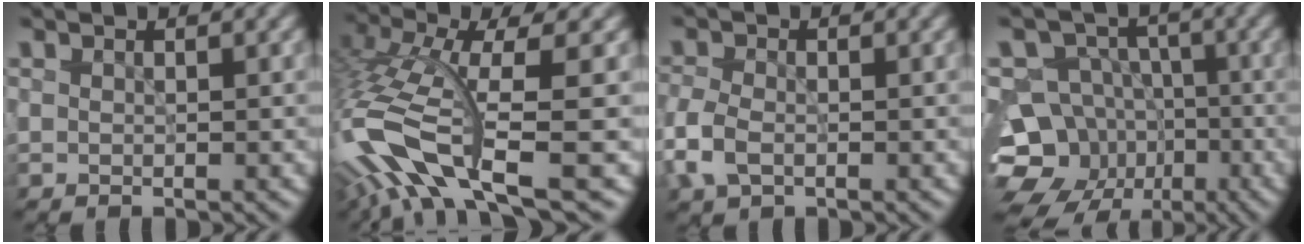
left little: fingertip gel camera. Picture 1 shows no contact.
{"total": 11.8, "force": [-4.0, 3.9, 10.4], "torque": [-0.216, 0.000, -0.074]}
{"total": 2.9, "force": [-1.1, 1.9, 1.9], "torque": [-0.052, -0.001, -0.032]}
{"total": 14.0, "force": [-5.6, 12.1, 4.4], "torque": [-0.084, -0.027, -0.105]}